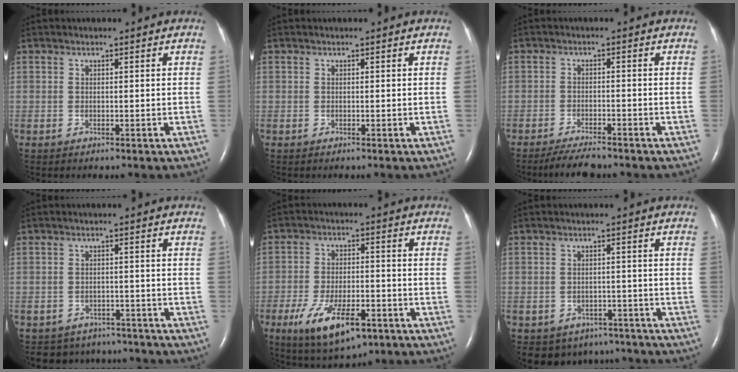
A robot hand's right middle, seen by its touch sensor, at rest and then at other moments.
{"total": 0.0}
{"total": 4.9, "force": [-4.4, 0.7, 2.2], "torque": [-0.044, -0.014, -0.075]}
{"total": 6.6, "force": [-5.8, 3.1, -0.1], "torque": [0.001, 0.013, -0.071]}
{"total": 11.3, "force": [-5.8, 4.3, 8.6], "torque": [-0.166, -0.013, -0.088]}
{"total": 6.6, "force": [-5.1, 4.1, 0.8], "torque": [-0.005, 0.011, -0.061]}